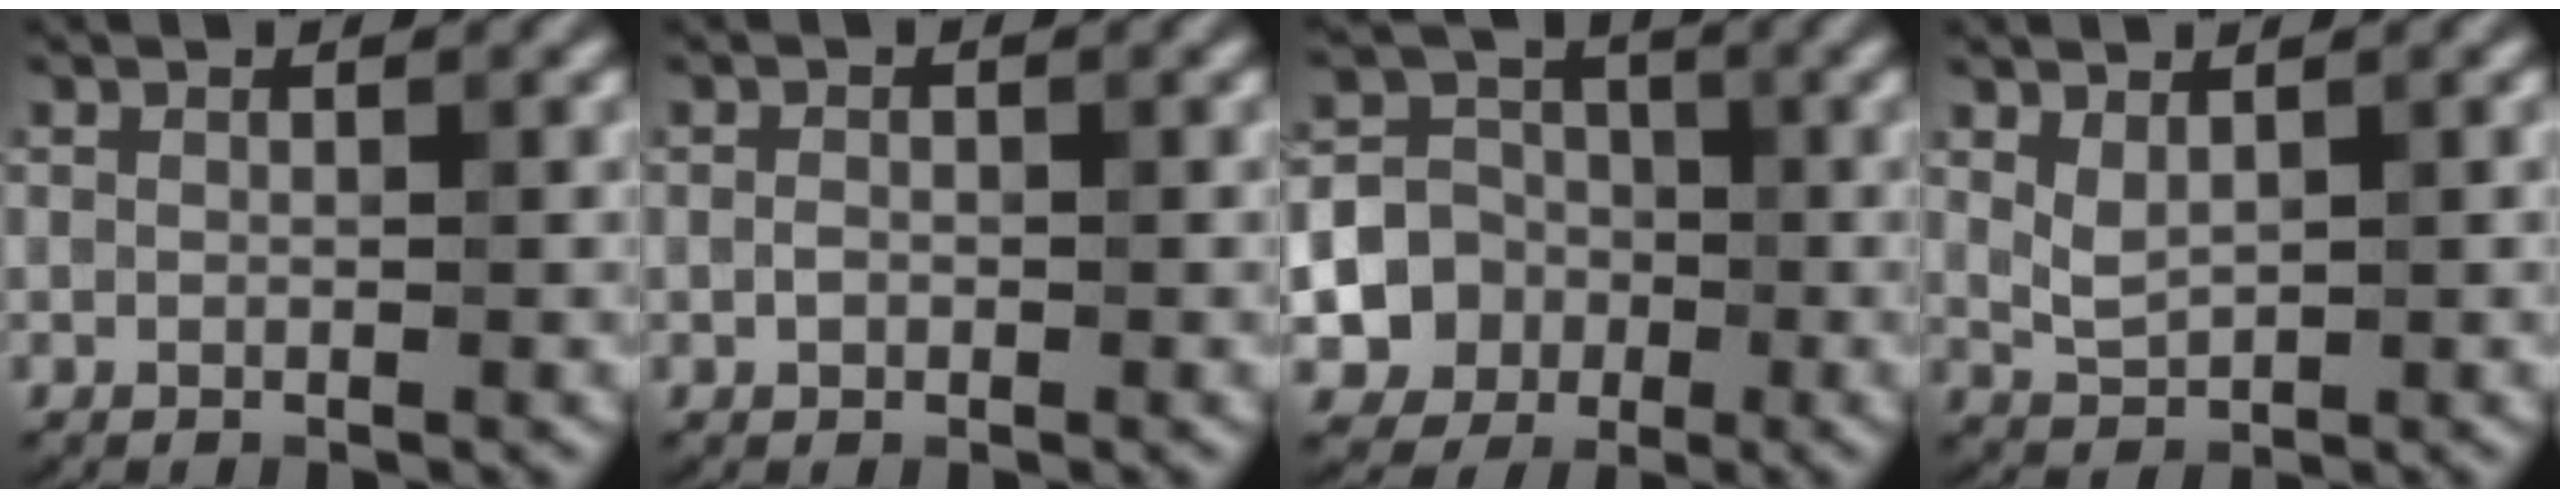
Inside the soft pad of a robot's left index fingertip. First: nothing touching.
{"total": 0.9, "force": [-0.2, 0.7, 0.6], "torque": [-0.010, -0.001, -0.006]}
{"total": 6.9, "force": [-2.2, 6.4, 1.6], "torque": [-0.007, -0.007, -0.060]}
{"total": 1.9, "force": [0.9, 1.0, 1.3], "torque": [-0.030, -0.002, 0.025]}